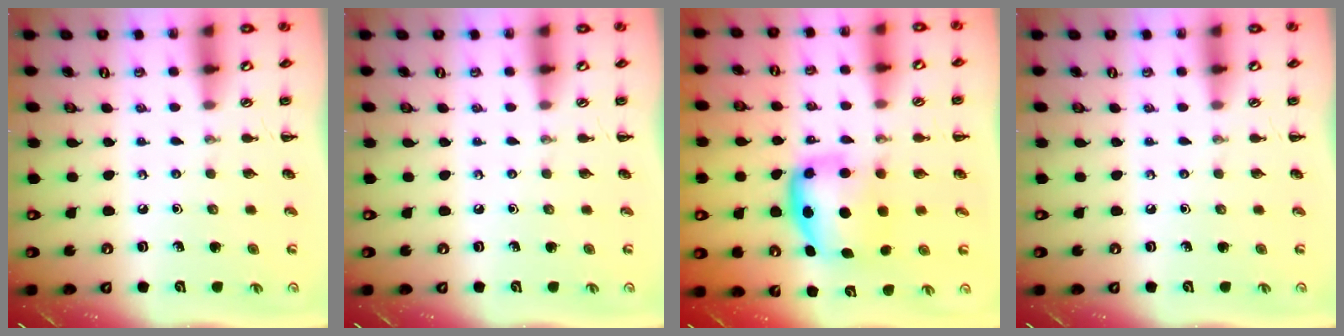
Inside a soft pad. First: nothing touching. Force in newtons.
{"total": 0.0}
{"total": 6.7, "press": 6.6, "slide": 1.1}
{"total": 0.0}